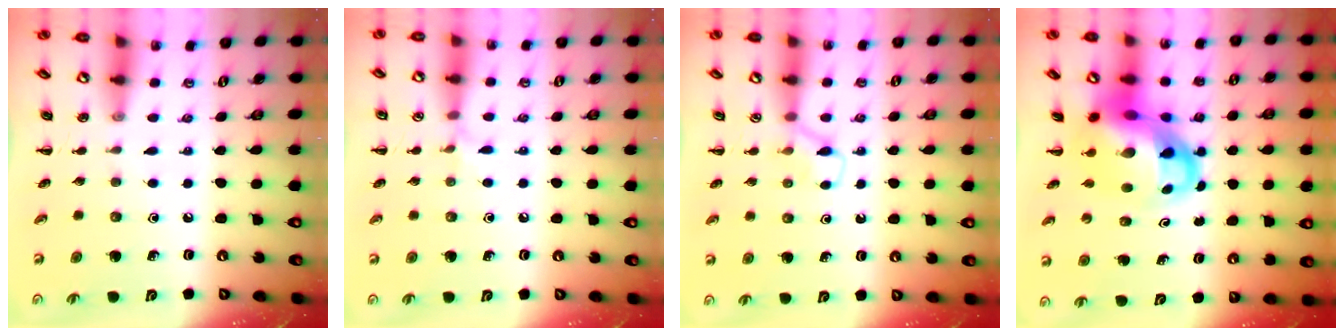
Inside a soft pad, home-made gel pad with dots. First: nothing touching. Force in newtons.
{"total": 4.3, "press": 4.0, "slide": 1.6}
{"total": 3.7, "press": 3.5, "slide": 1.2}
{"total": 9.8, "press": 9.4, "slide": 2.7}